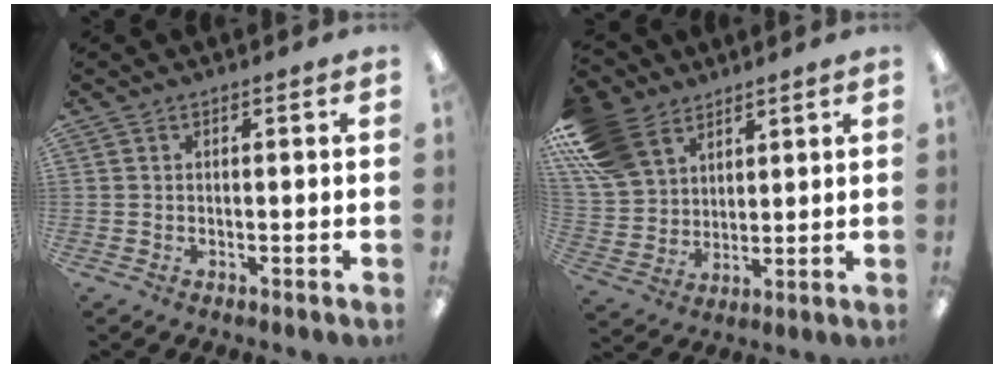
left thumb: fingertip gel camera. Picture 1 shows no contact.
{"total": 14.6, "force": [9.0, 9.8, 6.0], "torque": [-0.148, -0.032, 0.178]}